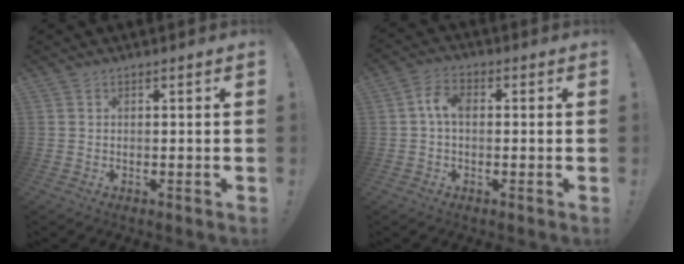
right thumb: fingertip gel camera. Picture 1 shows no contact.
{"total": 5.5, "force": [0.2, 3.2, 4.4], "torque": [-0.080, 0.010, 0.002]}